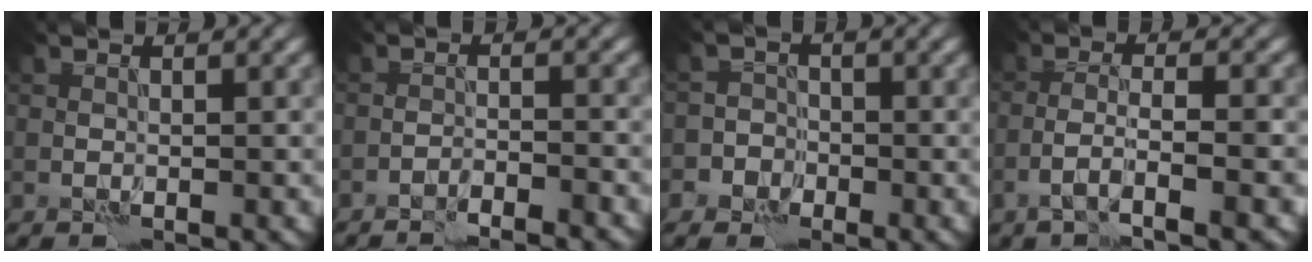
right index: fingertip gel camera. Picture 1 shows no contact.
{"total": 3.0, "force": [-2.9, 0.0, 0.8], "torque": [-0.013, 0.003, -0.045]}
{"total": 3.4, "force": [-1.8, 2.9, 0.0], "torque": [0.038, -0.001, -0.048]}
{"total": 4.0, "force": [-2.2, 0.6, 3.3], "torque": [-0.058, 0.002, -0.044]}